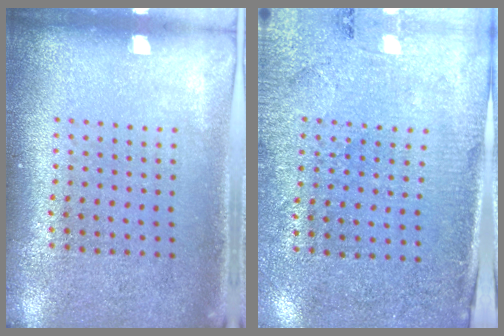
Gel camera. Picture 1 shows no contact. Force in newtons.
{"total": 2.8, "press": 2.6, "slide": 1.2}